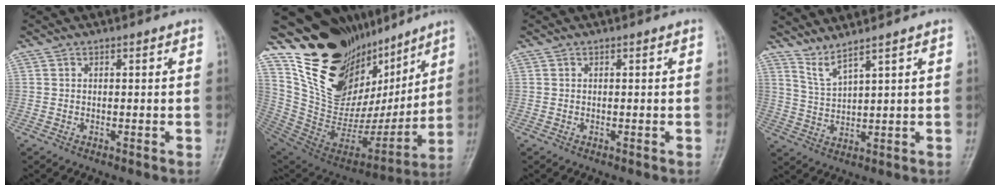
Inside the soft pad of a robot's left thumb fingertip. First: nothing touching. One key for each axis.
{"total": 27.3, "fx": 18.1, "fy": 15.1, "fz": 13.9, "tx": -0.183, "ty": -0.076, "tz": 0.322}
{"total": 0.0}
{"total": 4.2, "fx": 3.6, "fy": -0.3, "fz": 2.0, "tx": -0.045, "ty": -0.040, "tz": 0.085}